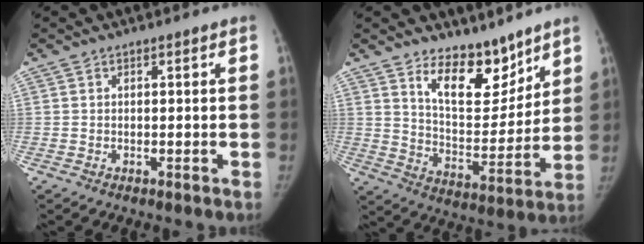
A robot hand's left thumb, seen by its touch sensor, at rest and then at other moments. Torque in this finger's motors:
{"motor_torque": [0.27, -0.02, 0.95, -0.69, 0.29]}